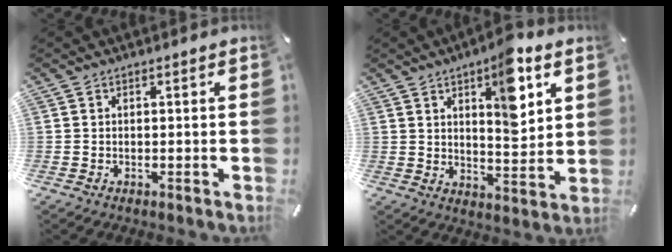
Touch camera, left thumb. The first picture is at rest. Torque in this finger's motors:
{"motor_torque": [1.31, 1.45, 1.82, -0.95, 0.41]}